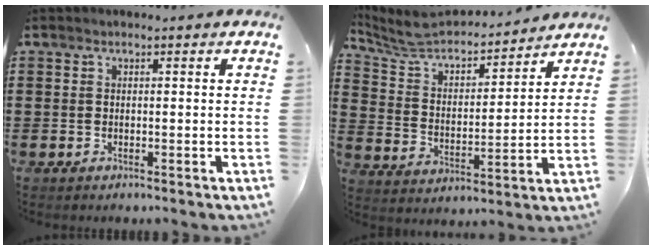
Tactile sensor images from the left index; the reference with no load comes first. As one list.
[{"total": 5.6, "force": [5.2, 1.5, 1.4], "torque": [-0.057, -0.037, 0.085]}]